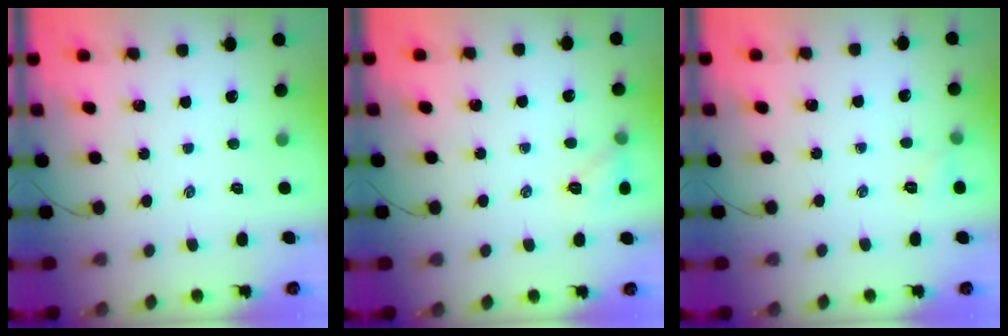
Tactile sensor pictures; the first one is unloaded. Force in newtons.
{"total": 6.3, "press": 6.0, "slide": 1.9}
{"total": 4.4, "press": 4.2, "slide": 1.4}